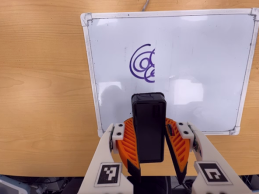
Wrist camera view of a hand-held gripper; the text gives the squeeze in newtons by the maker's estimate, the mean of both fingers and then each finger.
{"total": 9.5, "left": 9.8, "right": 9.2}